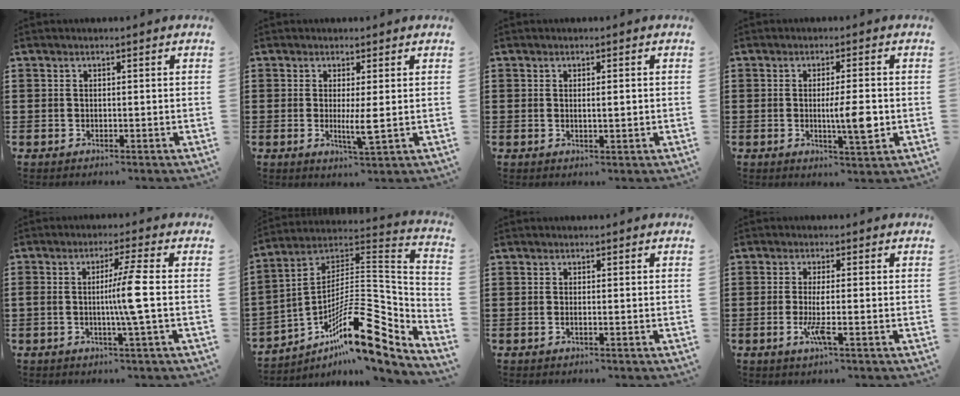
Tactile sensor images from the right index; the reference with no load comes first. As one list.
[{"total": 3.6, "force": [-0.2, 0.1, 3.6], "torque": [-0.065, -0.009, -0.003]}, {"total": 1.4, "force": [0.1, 0.2, 1.4], "torque": [-0.026, -0.002, 0.002]}, {"total": 6.1, "force": [-0.7, 0.9, 6.0], "torque": [-0.102, -0.009, -0.017]}, {"total": 6.0, "force": [-0.7, -0.8, 5.9], "torque": [-0.106, -0.007, -0.020]}, {"total": 16.3, "force": [-8.7, 4.8, 12.9], "torque": [-0.210, 0.001, -0.161]}, {"total": 0.5, "force": [-0.2, 0.0, 0.5], "torque": [-0.009, -0.004, -0.003]}, {"total": 3.9, "force": [-1.1, 0.3, 3.7], "torque": [-0.088, -0.015, -0.027]}]